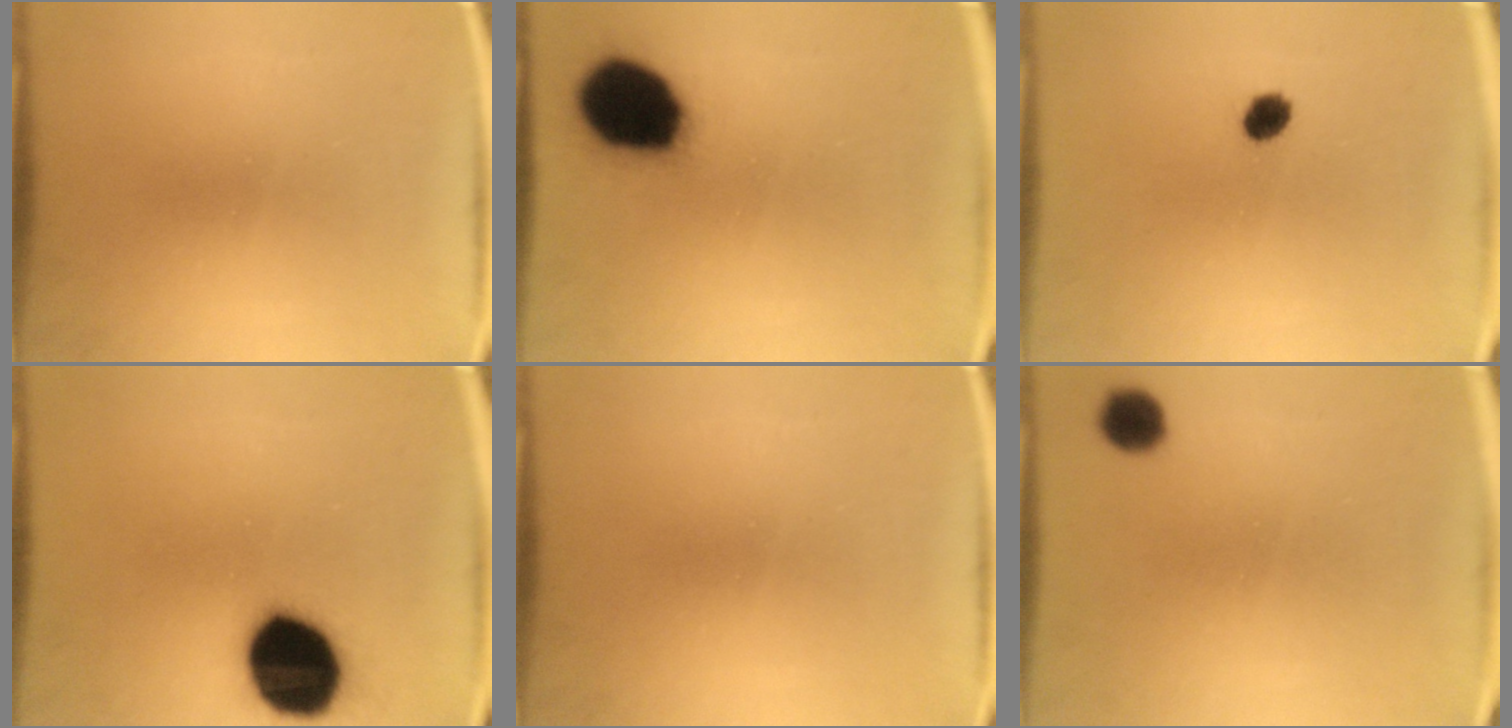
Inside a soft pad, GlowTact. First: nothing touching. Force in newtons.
{"total": 18.2}
{"total": 2.9}
{"total": 19.7}
{"total": 0.0}
{"total": 4.2}